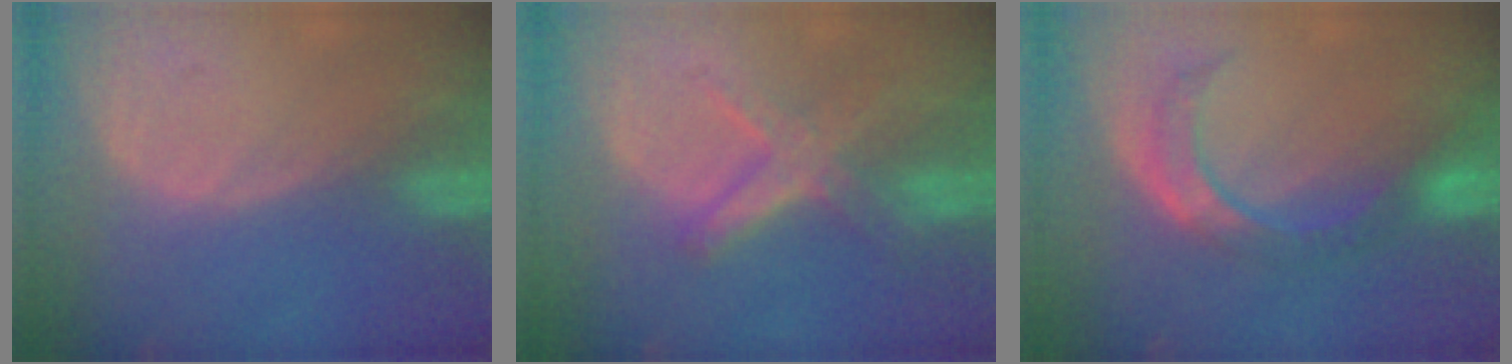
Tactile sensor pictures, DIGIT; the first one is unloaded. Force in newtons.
{"total": 6.4, "press": 5.7, "slide": 3.0}
{"total": 6.8, "press": 6.6, "slide": 1.7}